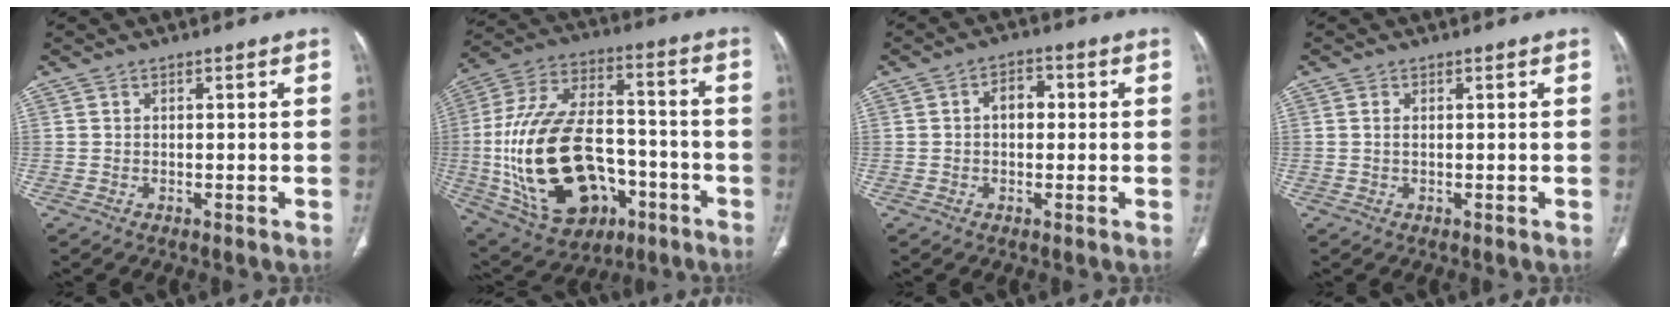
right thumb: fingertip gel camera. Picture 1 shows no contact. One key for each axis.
{"total": 28.0, "fx": -6.6, "fy": 17.8, "fz": 20.6, "tx": -0.395, "ty": 0.038, "tz": -0.084}
{"total": 4.2, "fx": 0.3, "fy": 2.8, "fz": 3.1, "tx": -0.039, "ty": 0.016, "tz": -0.001}
{"total": 0.9, "fx": 0.2, "fy": 0.4, "fz": 0.7, "tx": -0.019, "ty": 0.003, "tz": 0.005}